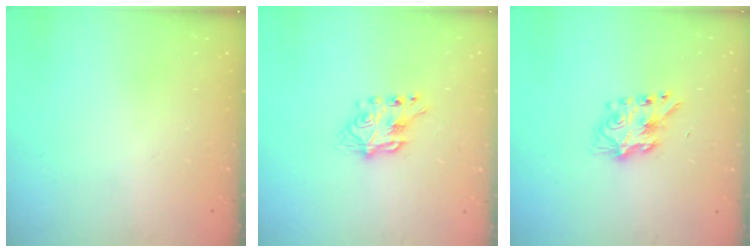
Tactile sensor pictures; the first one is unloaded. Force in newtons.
{"total": 6.9, "press": 6.9, "slide": 0.5}
{"total": 7.2, "press": 7.2, "slide": 0.2}